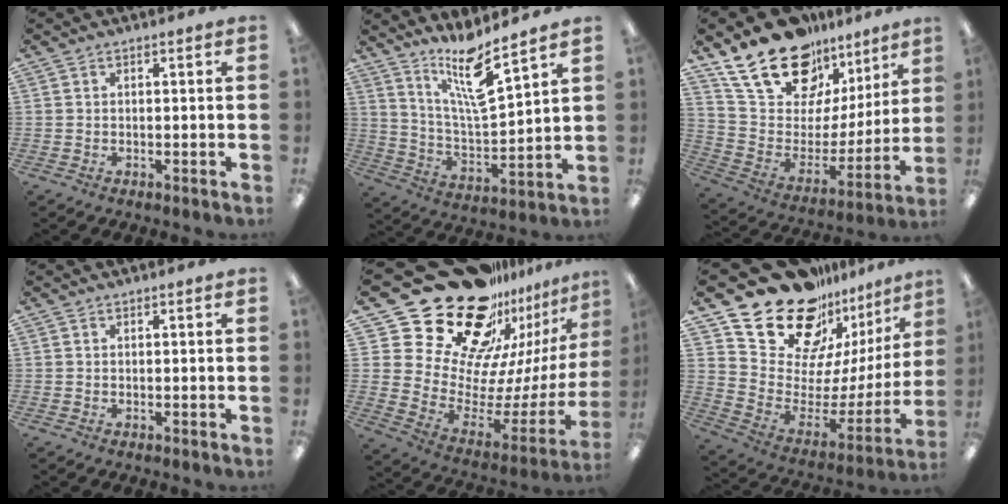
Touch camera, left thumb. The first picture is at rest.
{"total": 13.6, "force": [10.3, 2.5, 8.5], "torque": [-0.160, -0.062, 0.175]}
{"total": 23.2, "force": [16.2, 12.4, 11.1], "torque": [-0.200, -0.101, 0.295]}
{"total": 0.0}
{"total": 32.7, "force": [22.2, 17.6, 16.4], "torque": [-0.256, -0.198, 0.446]}
{"total": 24.8, "force": [19.2, 12.7, 9.2], "torque": [-0.141, -0.135, 0.355]}